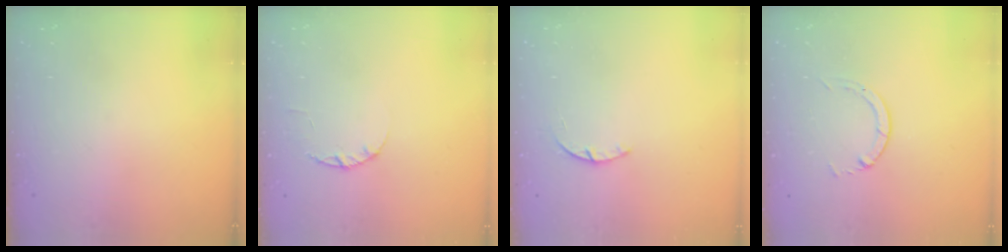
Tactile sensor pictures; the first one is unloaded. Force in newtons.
{"total": 2.4, "press": 2.3, "slide": 0.4}
{"total": 1.4, "press": 1.4, "slide": 0.3}
{"total": 1.3, "press": 1.2, "slide": 0.3}